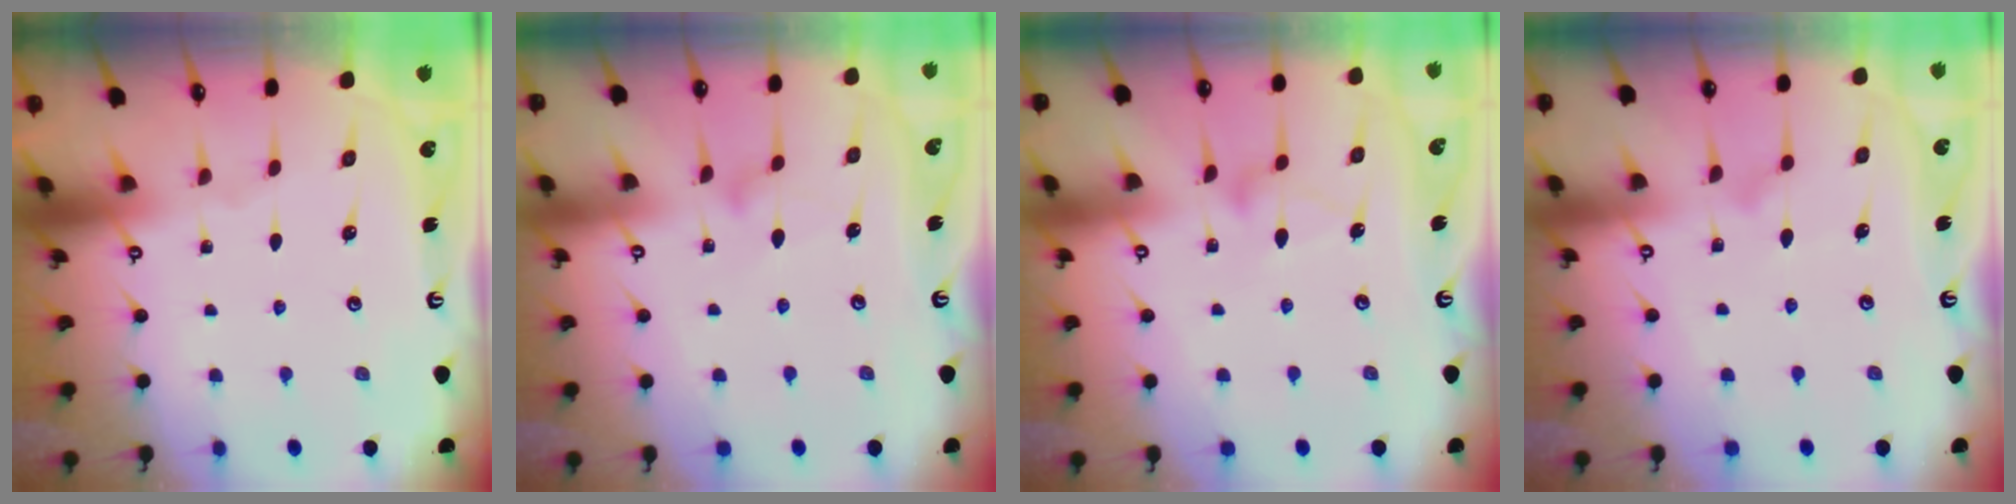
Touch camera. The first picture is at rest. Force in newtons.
{"total": 7.7, "press": 7.7, "slide": 0.5}
{"total": 9.8, "press": 9.8, "slide": 0.5}
{"total": 8.0, "press": 7.9, "slide": 0.5}